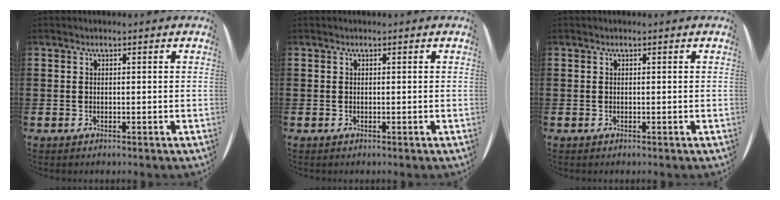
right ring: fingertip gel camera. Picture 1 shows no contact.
{"total": 0.0}
{"total": 0.0}